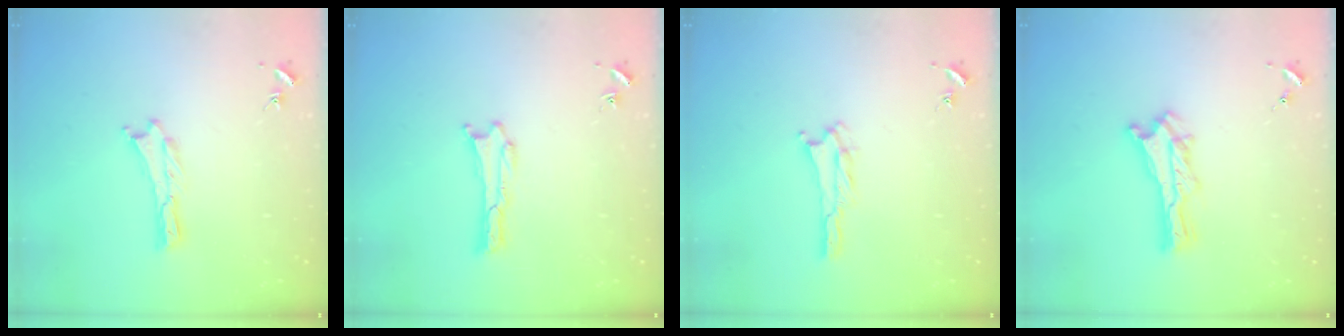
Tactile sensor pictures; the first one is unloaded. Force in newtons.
{"total": 0.0}
{"total": 2.1, "press": 2.1, "slide": 0.3}
{"total": 1.4, "press": 1.4, "slide": 0.2}